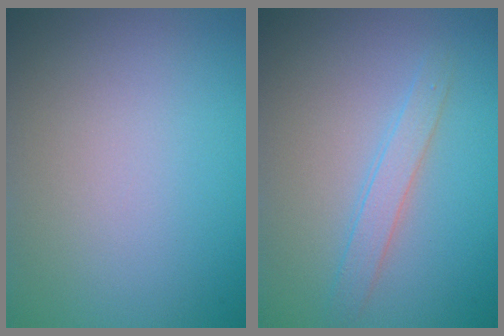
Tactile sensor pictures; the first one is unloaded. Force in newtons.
{"total": 2.0, "press": 2.0, "slide": 0.2}